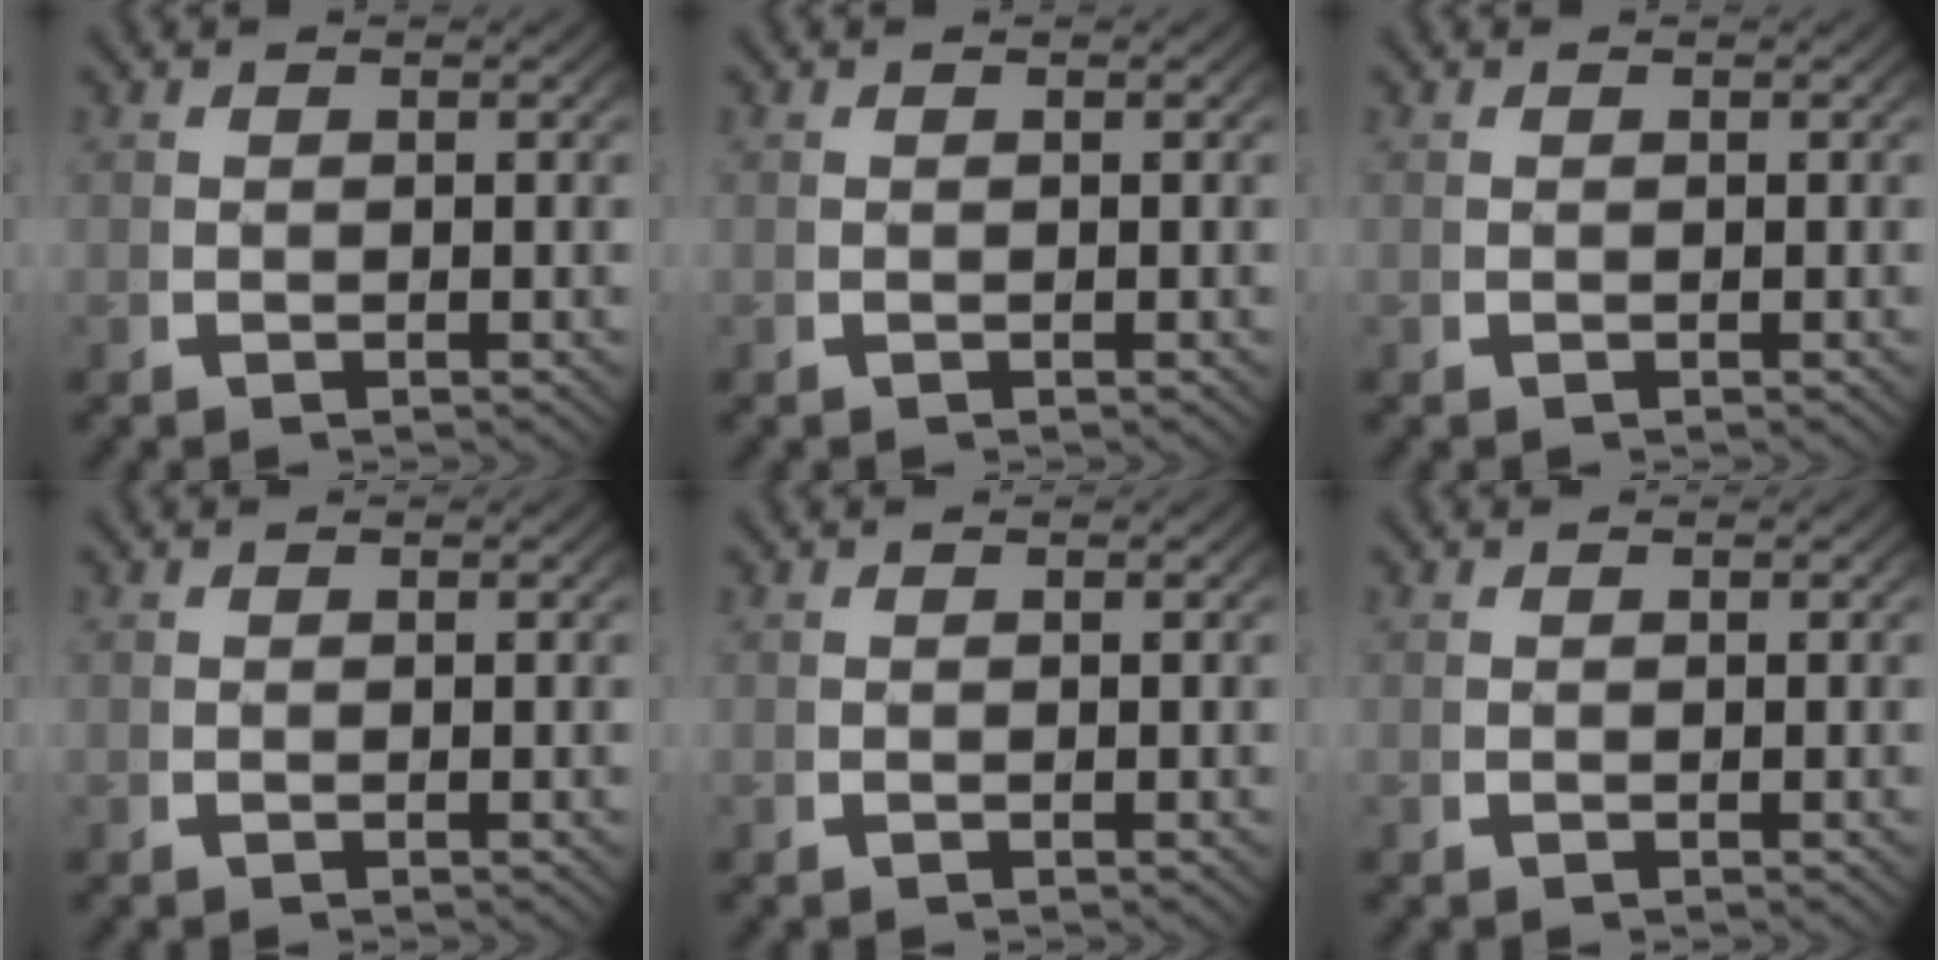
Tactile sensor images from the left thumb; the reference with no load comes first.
{"total": 0.0}
{"total": 0.0}
{"total": 0.0}
{"total": 0.0}
{"total": 0.0}